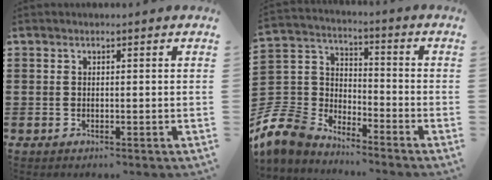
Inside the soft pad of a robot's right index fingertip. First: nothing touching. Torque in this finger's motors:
{"motor_torque": [-1.11, 1.04, -0.83, -0.21]}